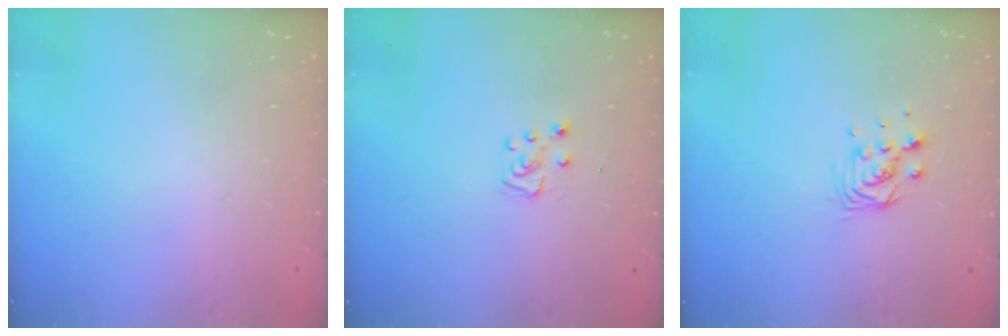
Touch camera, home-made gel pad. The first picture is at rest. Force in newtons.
{"total": 5.1, "press": 5.0, "slide": 0.6}
{"total": 7.0, "press": 7.0, "slide": 0.5}